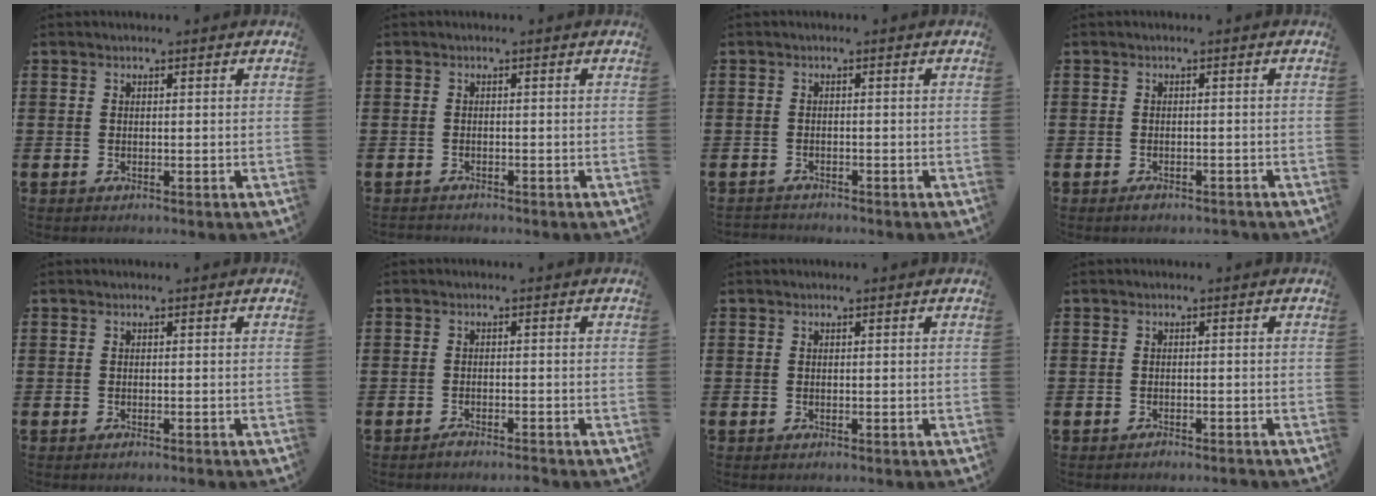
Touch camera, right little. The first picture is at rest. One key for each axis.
{"total": 0.6, "fx": -0.5, "fy": 0.1, "fz": -0.1, "tx": -0.001, "ty": -0.001, "tz": -0.012}
{"total": 0.8, "fx": -0.8, "fy": 0.1, "fz": -0.1, "tx": -0.001, "ty": 0.000, "tz": -0.017}
{"total": 0.7, "fx": -0.6, "fy": 0.4, "fz": 0.3, "tx": -0.009, "ty": 0.001, "tz": -0.012}
{"total": 0.0}
{"total": 1.0, "fx": -1.0, "fy": 0.0, "fz": 0.2, "tx": -0.006, "ty": 0.001, "tz": -0.019}
{"total": 0.0}
{"total": 0.6, "fx": -0.6, "fy": 0.0, "fz": -0.1, "tx": 0.006, "ty": -0.003, "tz": -0.014}